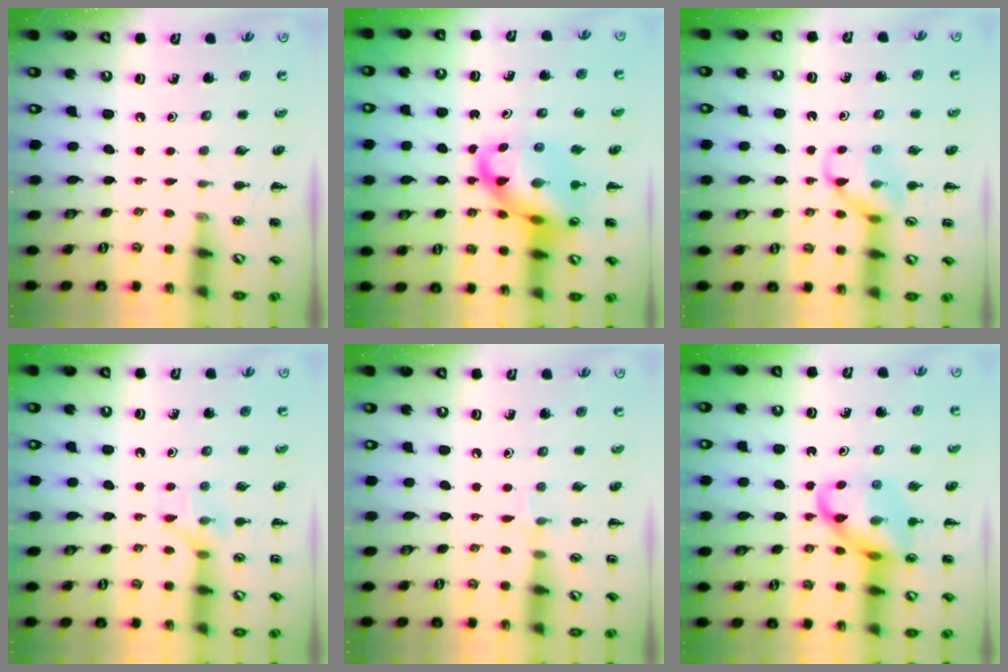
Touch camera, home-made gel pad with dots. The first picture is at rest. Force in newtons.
{"total": 14.8, "press": 14.3, "slide": 4.0}
{"total": 10.7, "press": 10.7, "slide": 0.9}
{"total": 7.1, "press": 7.1, "slide": 0.8}
{"total": 4.3, "press": 4.1, "slide": 1.5}
{"total": 13.6, "press": 13.4, "slide": 1.9}